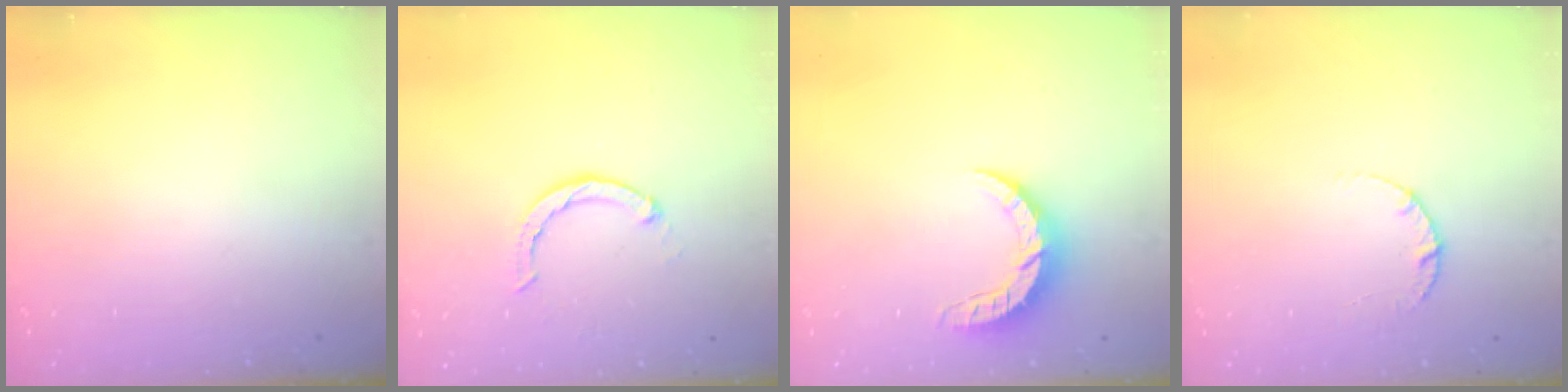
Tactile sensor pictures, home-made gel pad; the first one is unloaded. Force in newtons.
{"total": 2.3, "press": 2.3, "slide": 0.3}
{"total": 8.7, "press": 8.6, "slide": 0.9}
{"total": 3.6, "press": 3.5, "slide": 0.5}